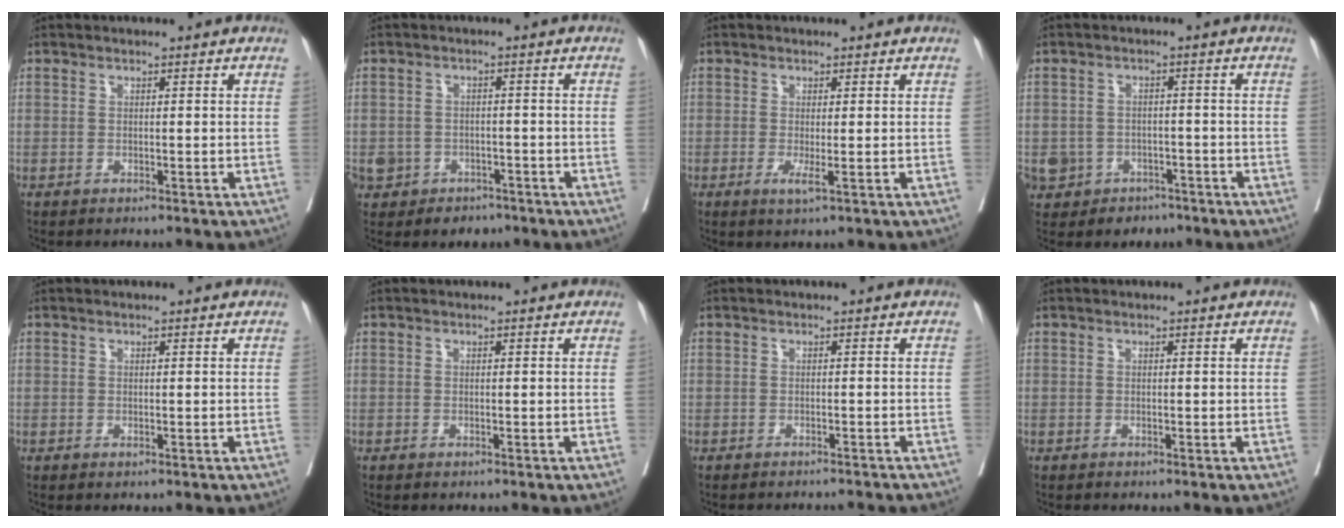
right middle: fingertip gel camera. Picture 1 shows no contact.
{"total": 6.1, "force": [-3.3, 5.0, 0.8], "torque": [-0.020, 0.012, -0.041]}
{"total": 2.0, "force": [-0.5, 0.0, 1.9], "torque": [-0.034, -0.008, -0.007]}
{"total": 7.5, "force": [-3.9, 6.3, 1.0], "torque": [-0.030, 0.011, -0.049]}
{"total": 0.0}
{"total": 0.0}
{"total": 5.7, "force": [-5.5, 0.0, 1.1], "torque": [-0.008, -0.008, -0.062]}
{"total": 0.0}